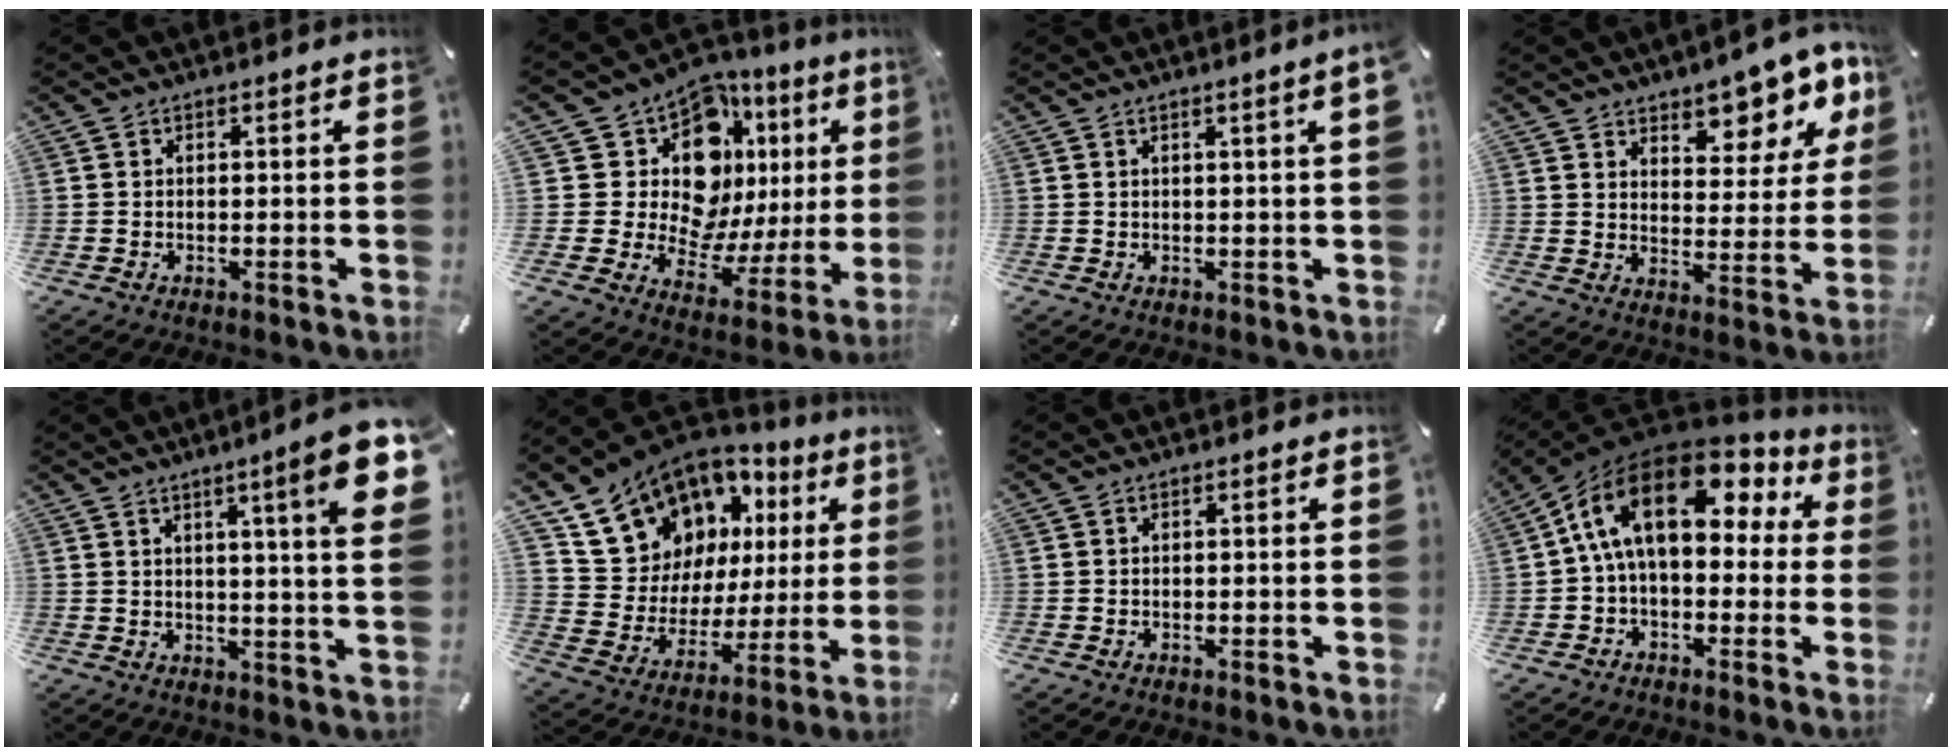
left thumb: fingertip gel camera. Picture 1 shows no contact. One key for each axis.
{"total": 15.9, "fx": 7.3, "fy": 10.9, "fz": 8.9, "tx": -0.141, "ty": -0.071, "tz": 0.137}
{"total": 2.4, "fx": 1.0, "fy": -0.1, "fz": 2.2, "tx": -0.041, "ty": -0.002, "tz": 0.016}
{"total": 9.5, "fx": 7.8, "fy": 4.5, "fz": 3.0, "tx": -0.024, "ty": -0.077, "tz": 0.132}
{"total": 12.7, "fx": 5.6, "fy": 0.7, "fz": 11.4, "tx": -0.170, "ty": -0.028, "tz": 0.082}
{"total": 16.6, "fx": 11.3, "fy": 11.2, "fz": 4.8, "tx": -0.096, "ty": -0.093, "tz": 0.223}
{"total": 0.0}
{"total": 16.1, "fx": 4.7, "fy": 9.3, "fz": 12.3, "tx": -0.235, "ty": -0.011, "tz": 0.078}